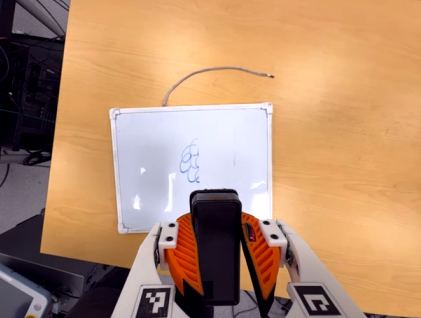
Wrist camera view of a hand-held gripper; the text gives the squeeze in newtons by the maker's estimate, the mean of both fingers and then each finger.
{"total": 12.7, "left": 10.9, "right": 14.4}